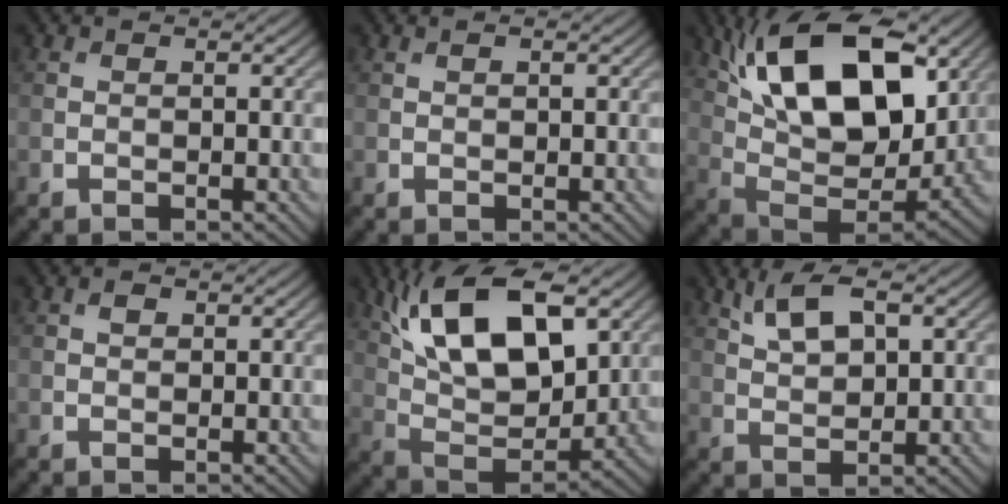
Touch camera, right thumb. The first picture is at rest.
{"total": 0.6, "force": [0.3, 0.2, 0.4], "torque": [-0.008, 0.001, 0.005]}
{"total": 17.7, "force": [8.2, 8.4, 13.3], "torque": [-0.247, 0.019, 0.138]}
{"total": 0.8, "force": [0.4, 0.5, 0.5], "torque": [-0.010, -0.001, 0.006]}
{"total": 15.3, "force": [7.0, 7.0, 11.6], "torque": [-0.229, 0.004, 0.129]}
{"total": 6.0, "force": [3.0, 2.5, 4.6], "torque": [-0.101, 0.004, 0.058]}